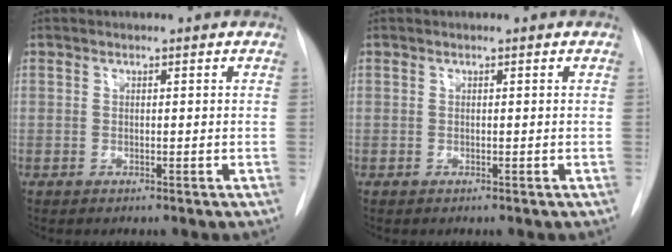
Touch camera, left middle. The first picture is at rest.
{"total": 0.0}